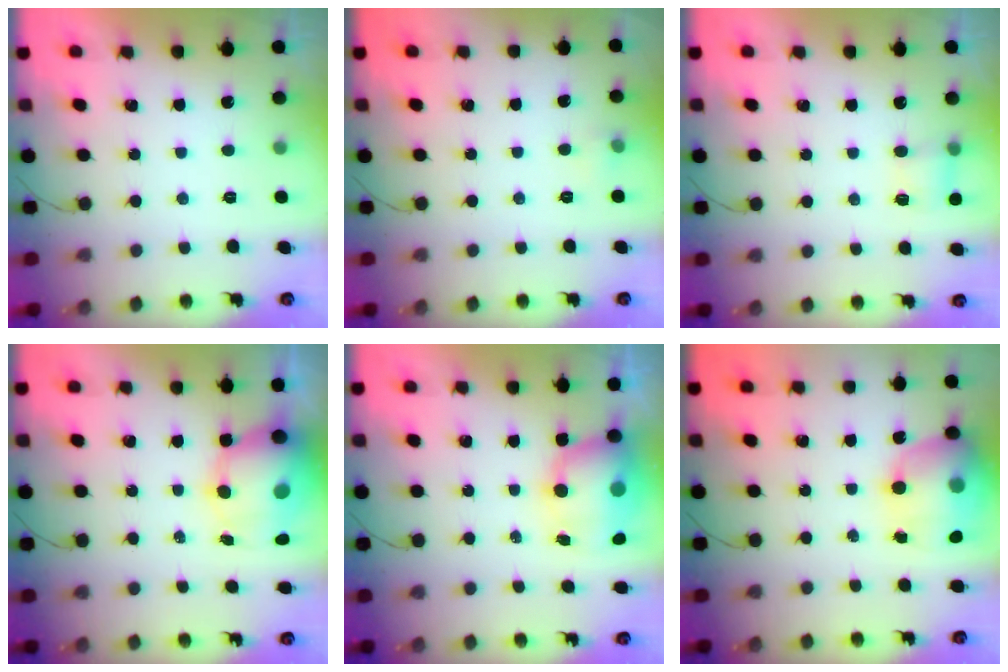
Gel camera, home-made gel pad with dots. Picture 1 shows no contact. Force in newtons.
{"total": 7.7, "press": 3.2, "slide": 7.0}
{"total": 4.0, "press": 3.9, "slide": 1.0}
{"total": 11.9, "press": 11.5, "slide": 3.0}
{"total": 9.8, "press": 9.6, "slide": 2.0}
{"total": 19.5, "press": 19.3, "slide": 2.8}